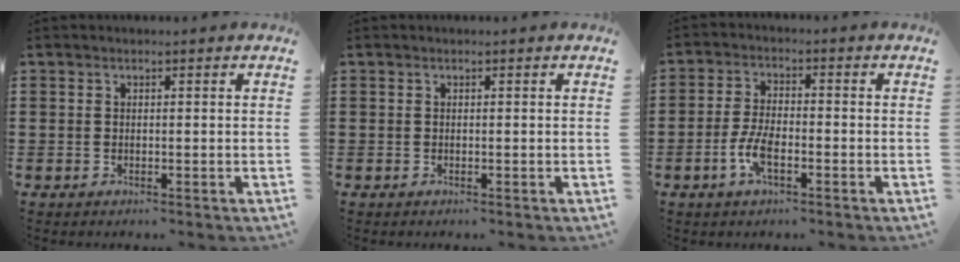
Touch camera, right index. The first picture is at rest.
{"total": 0.0}
{"total": 5.1, "force": [-2.0, 2.0, 4.2], "torque": [-0.099, -0.003, -0.042]}